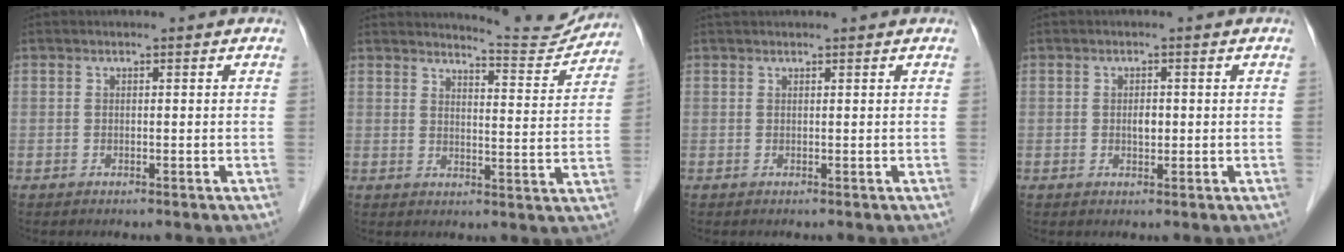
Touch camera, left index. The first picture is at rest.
{"total": 8.0, "force": [8.0, -0.1, -0.3], "torque": [-0.003, -0.029, 0.098]}
{"total": 1.4, "force": [1.3, 0.1, 0.5], "torque": [-0.007, 0.022, 0.026]}
{"total": 1.5, "force": [-0.2, 0.8, 1.3], "torque": [-0.021, -0.004, -0.003]}